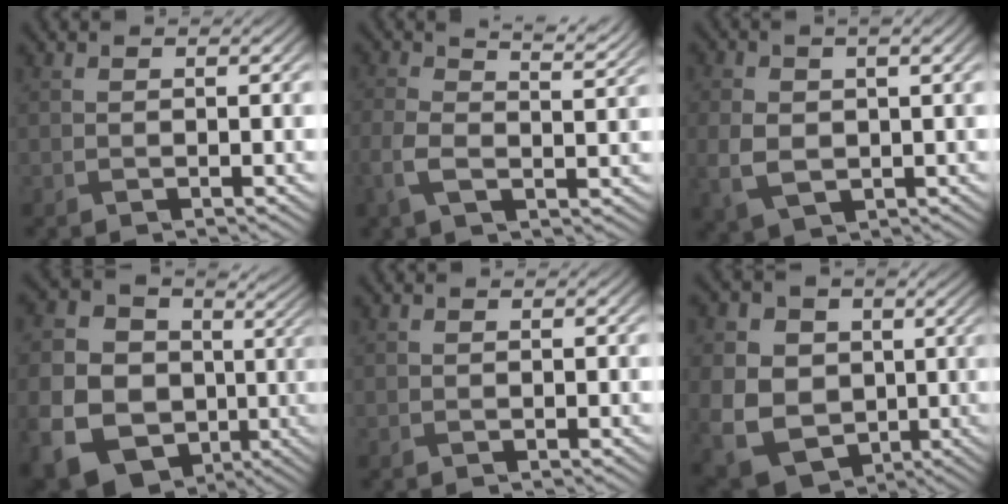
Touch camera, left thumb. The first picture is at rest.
{"total": 6.1, "force": [2.2, 2.6, 5.0], "torque": [-0.101, 0.006, 0.027]}
{"total": 6.8, "force": [0.2, 4.0, 5.4], "torque": [-0.130, -0.016, 0.014]}
{"total": 17.7, "force": [-1.0, 15.7, 8.1], "torque": [-0.233, -0.038, 0.001]}
{"total": 0.0}
{"total": 13.1, "force": [0.9, 11.1, 7.0], "torque": [-0.199, -0.007, 0.010]}